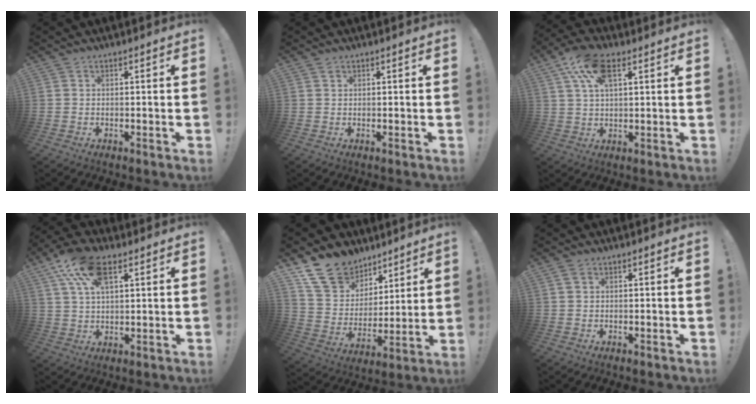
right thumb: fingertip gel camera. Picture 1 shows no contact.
{"total": 0.5, "force": [0.4, 0.2, 0.2], "torque": [-0.003, -0.001, 0.008]}
{"total": 10.6, "force": [4.6, 4.9, 8.2], "torque": [-0.150, 0.002, 0.088]}
{"total": 12.7, "force": [6.2, 6.2, 9.2], "torque": [-0.172, -0.010, 0.114]}
{"total": 16.1, "force": [10.6, 11.1, 5.1], "torque": [-0.089, -0.062, 0.210]}
{"total": 1.4, "force": [0.7, 0.8, 0.9], "torque": [-0.014, 0.002, 0.012]}